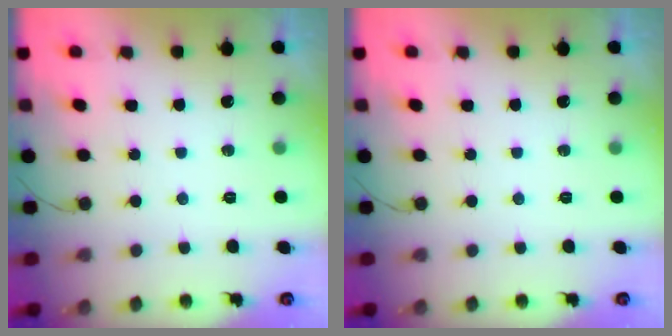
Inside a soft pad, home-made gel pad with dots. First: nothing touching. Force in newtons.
{"total": 0.0}